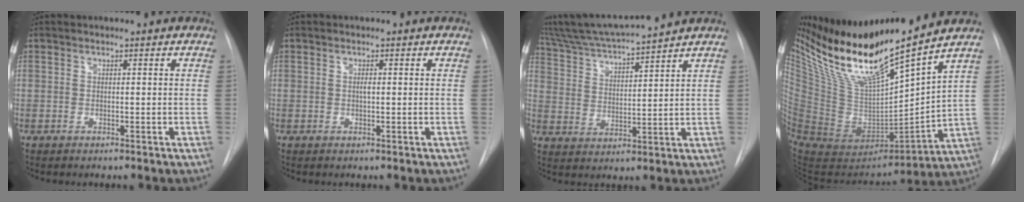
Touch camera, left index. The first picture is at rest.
{"total": 0.5, "force": [0.0, 0.1, 0.5], "torque": [-0.013, -0.003, 0.000]}
{"total": 12.9, "force": [11.9, -0.8, 4.9], "torque": [-0.097, 0.007, 0.209]}
{"total": 22.3, "force": [17.0, 1.3, 14.4], "torque": [-0.251, -0.012, 0.321]}